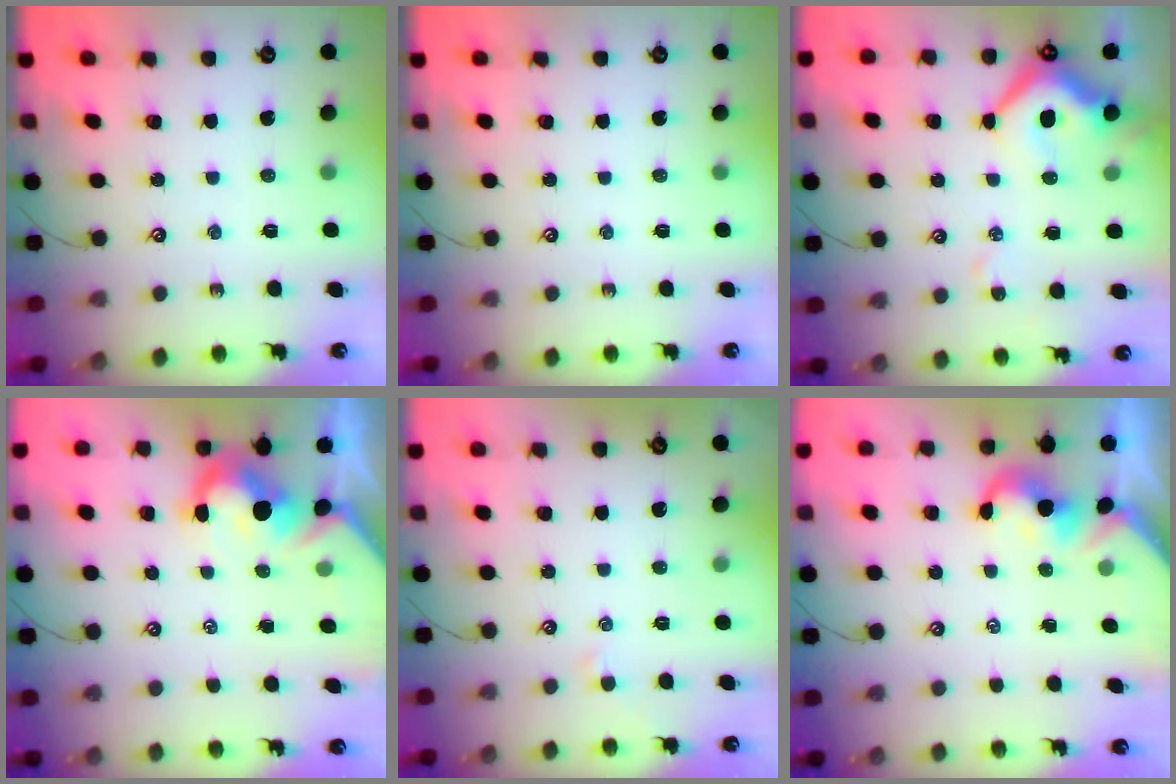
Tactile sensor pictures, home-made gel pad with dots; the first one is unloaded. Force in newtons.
{"total": 0.0}
{"total": 9.2, "press": 9.0, "slide": 1.5}
{"total": 5.8, "press": 5.7, "slide": 1.3}
{"total": 1.4, "press": 1.3, "slide": 0.3}
{"total": 0.6, "press": 0.5, "slide": 0.3}